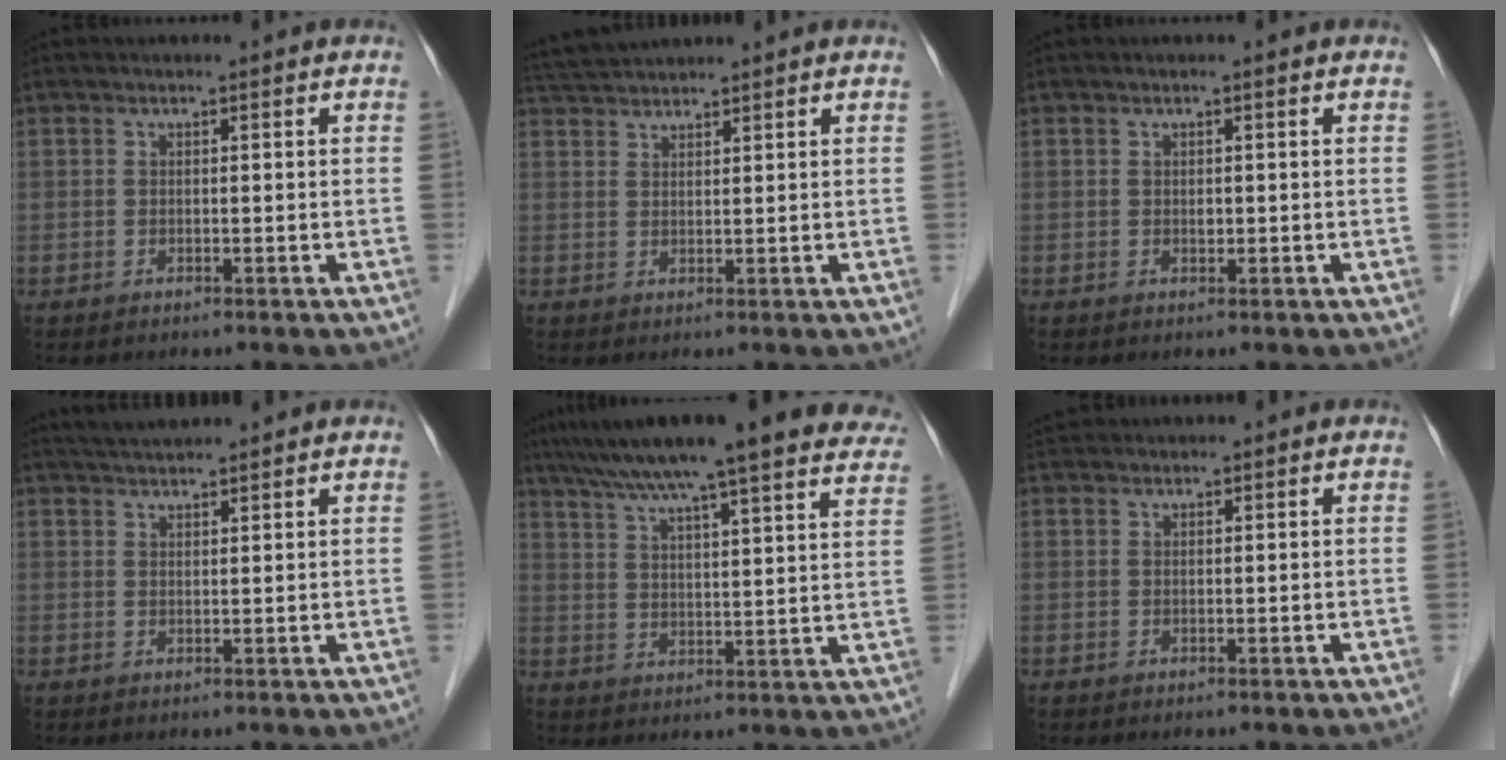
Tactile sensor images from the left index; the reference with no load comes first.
{"total": 4.5, "force": [4.4, 0.0, 0.8], "torque": [-0.021, 0.030, 0.086]}
{"total": 0.5, "force": [-0.1, 0.4, 0.4], "torque": [-0.006, -0.001, -0.002]}
{"total": 3.9, "force": [3.8, 0.0, 1.2], "torque": [-0.020, 0.028, 0.066]}
{"total": 26.8, "force": [22.9, 2.4, 13.8], "torque": [-0.213, -0.007, 0.292]}
{"total": 2.0, "force": [1.9, 0.5, 0.2], "torque": [-0.009, 0.026, 0.036]}